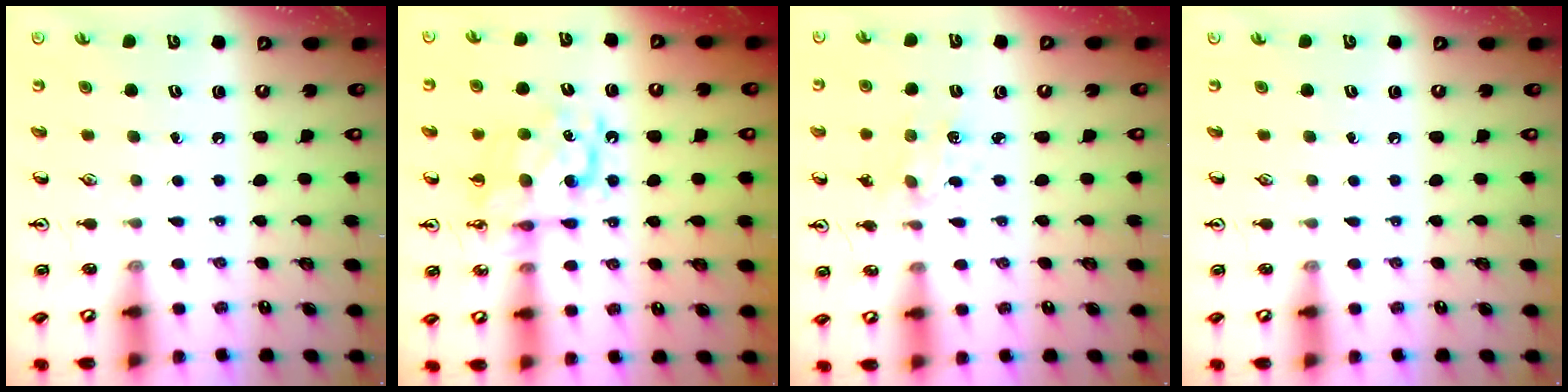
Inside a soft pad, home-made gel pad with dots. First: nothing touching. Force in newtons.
{"total": 12.2, "press": 12.2, "slide": 0.3}
{"total": 2.4, "press": 2.3, "slide": 0.4}
{"total": 0.0}